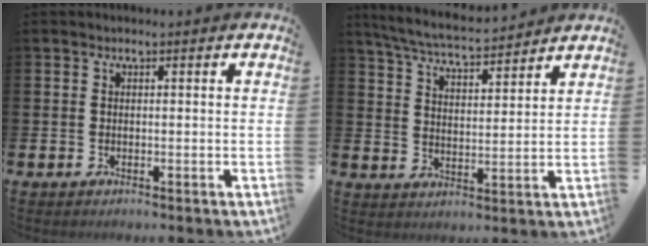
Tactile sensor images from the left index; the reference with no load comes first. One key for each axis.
{"total": 6.2, "fx": 5.9, "fy": 0.7, "fz": 1.7, "tx": -0.053, "ty": -0.036, "tz": 0.104}